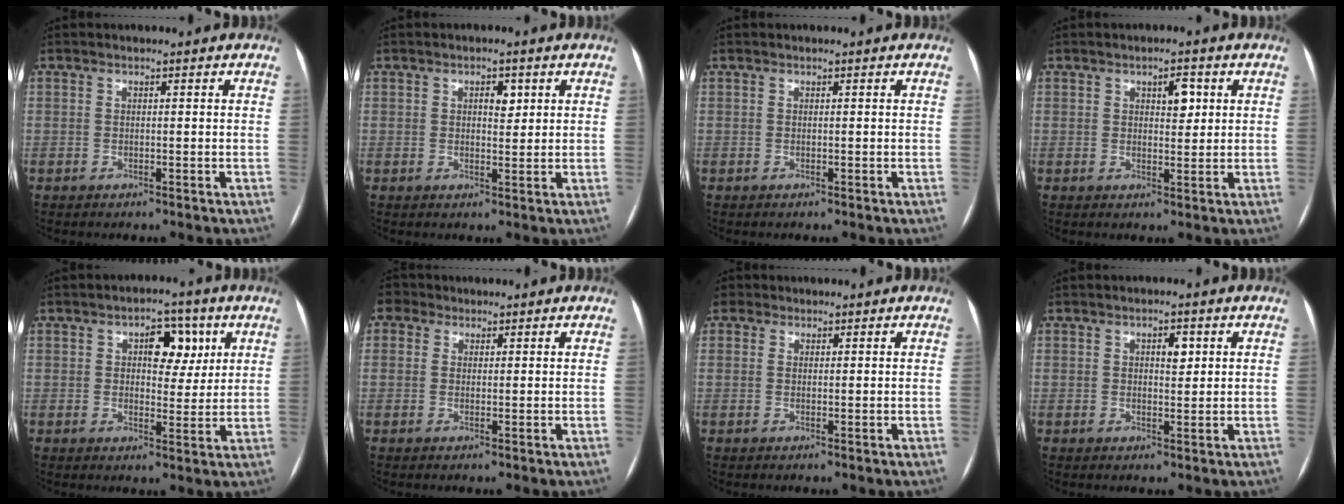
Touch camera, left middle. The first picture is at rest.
{"total": 2.6, "force": [1.0, 1.3, 2.0], "torque": [-0.028, 0.003, 0.015]}
{"total": 0.0}
{"total": 3.3, "force": [1.2, 1.5, 2.6], "torque": [-0.038, 0.005, 0.019]}
{"total": 6.6, "force": [2.6, 3.6, 4.8], "torque": [-0.061, 0.017, 0.037]}
{"total": 1.8, "force": [1.0, 1.4, -0.2], "torque": [0.008, 0.011, 0.015]}
{"total": 0.8, "force": [0.4, 0.5, -0.6], "torque": [0.024, -0.001, 0.000]}
{"total": 2.6, "force": [1.0, 1.1, 2.1], "torque": [-0.030, 0.001, 0.014]}